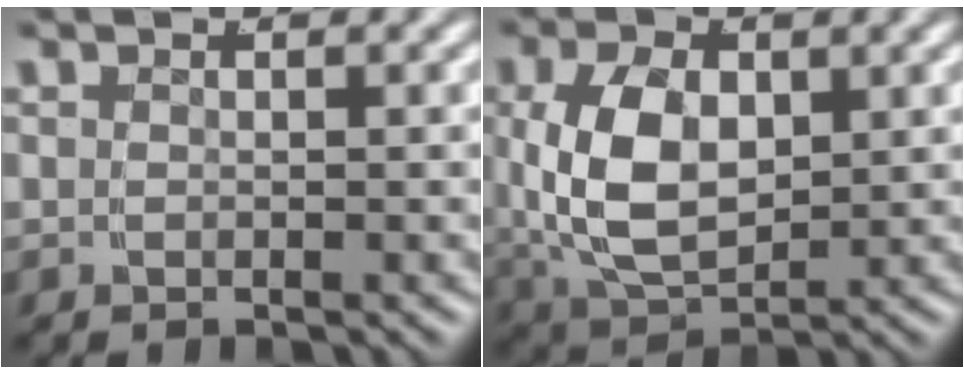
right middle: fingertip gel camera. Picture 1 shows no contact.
{"total": 8.2, "force": [0.0, 5.7, 5.9], "torque": [-0.141, -0.021, 0.017]}